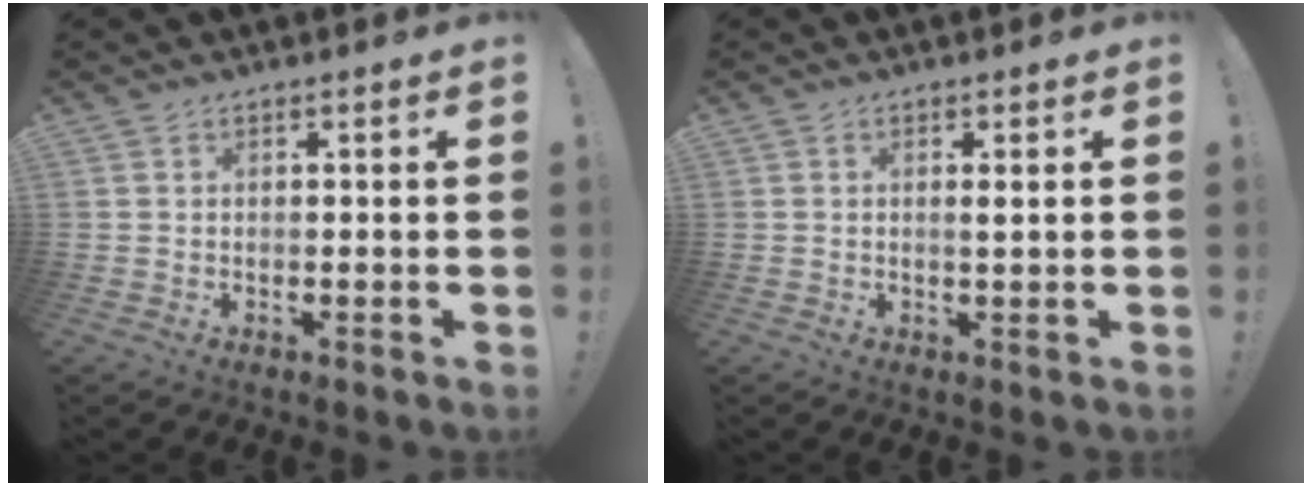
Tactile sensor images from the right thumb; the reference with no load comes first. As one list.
[{"total": 1.6, "force": [0.4, 0.1, 1.5], "torque": [-0.020, -0.006, 0.004]}]